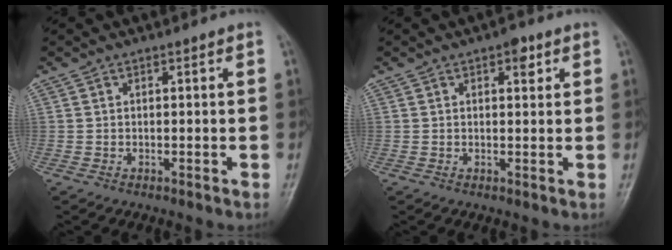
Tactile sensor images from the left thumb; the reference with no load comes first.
{"total": 2.8, "force": [1.4, 1.4, 2.0], "torque": [-0.017, -0.002, 0.016]}